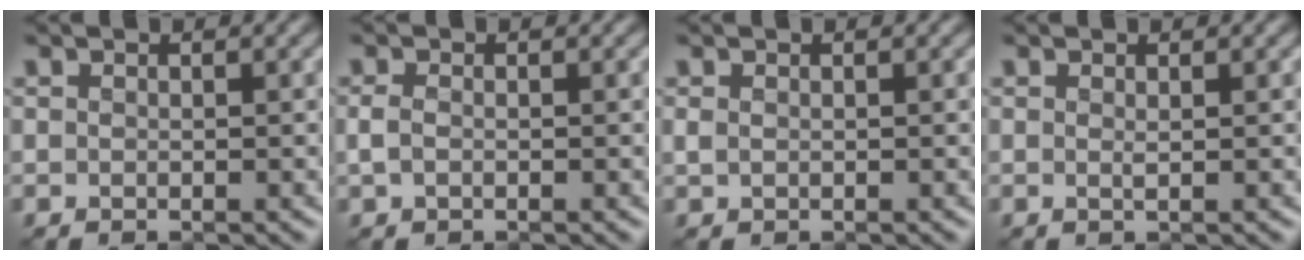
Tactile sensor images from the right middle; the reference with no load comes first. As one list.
[{"total": 1.1, "force": [-0.3, 0.7, 0.8], "torque": [-0.020, -0.002, -0.008]}, {"total": 0.6, "force": [0.1, 0.5, 0.4], "torque": [-0.009, -0.001, 0.003]}, {"total": 0.5, "force": [0.2, 0.0, 0.5], "torque": [-0.009, -0.001, 0.002]}]